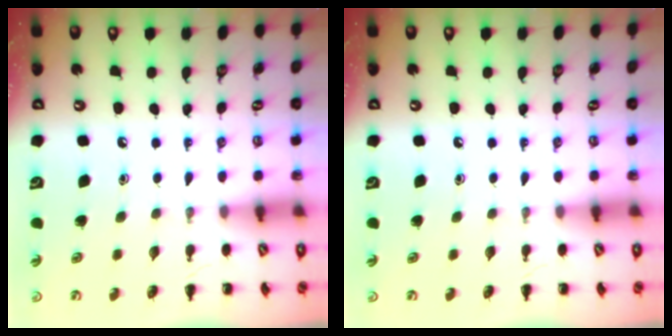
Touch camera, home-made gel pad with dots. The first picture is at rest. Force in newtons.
{"total": 0.0}